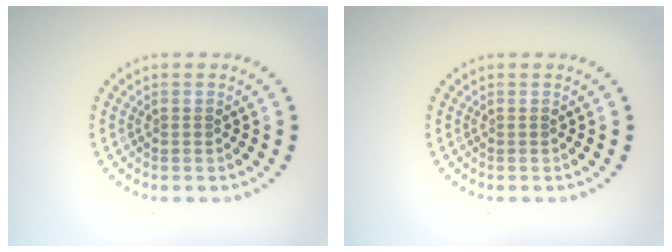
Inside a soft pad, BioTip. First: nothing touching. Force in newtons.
{"total": 0.0}